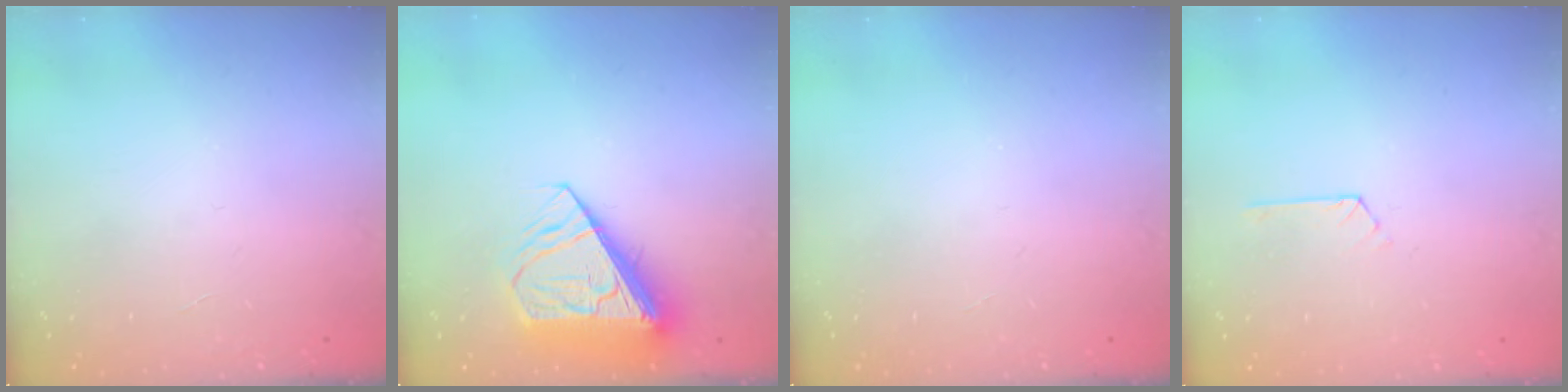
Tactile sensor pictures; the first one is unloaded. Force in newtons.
{"total": 11.2, "press": 11.1, "slide": 1.6}
{"total": 0.0}
{"total": 2.0, "press": 2.0, "slide": 0.2}